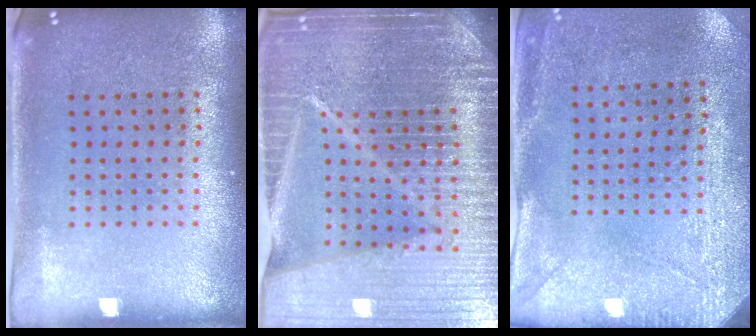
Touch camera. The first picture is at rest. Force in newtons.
{"total": 7.2, "press": 6.1, "slide": 3.7}
{"total": 2.9, "press": 2.3, "slide": 1.8}